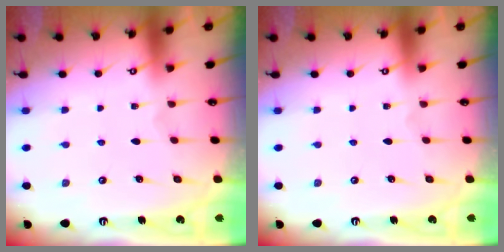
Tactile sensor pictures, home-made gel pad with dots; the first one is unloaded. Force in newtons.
{"total": 0.0}